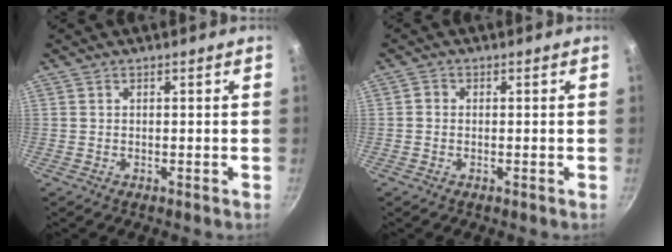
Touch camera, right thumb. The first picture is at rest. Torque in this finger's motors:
{"motor_torque": [0.07, 0.05, 0.39, 0.21, -0.01]}